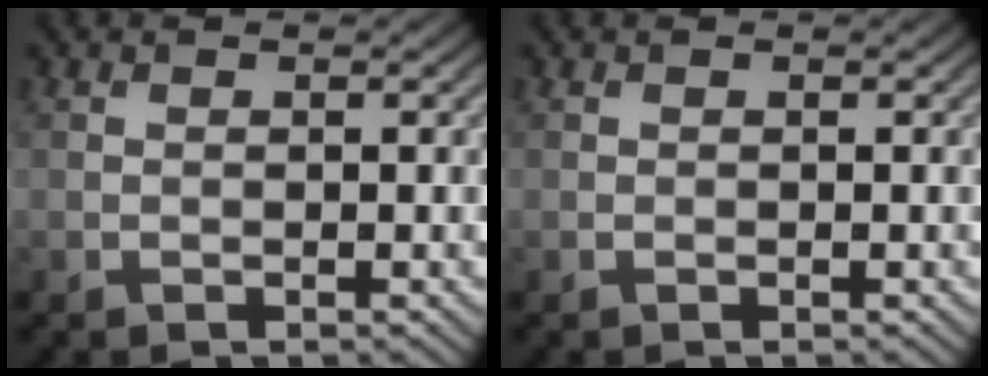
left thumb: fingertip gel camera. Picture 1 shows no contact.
{"total": 0.0}